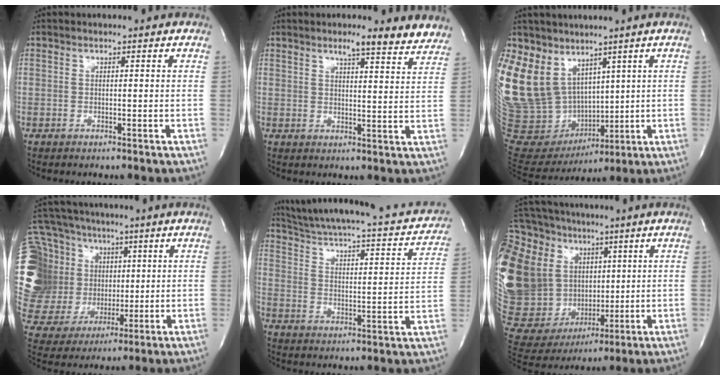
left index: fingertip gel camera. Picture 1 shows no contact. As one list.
[{"total": 8.8, "force": [7.8, 1.5, 3.8], "torque": [-0.037, -0.005, 0.083]}, {"total": 24.9, "force": [11.8, 18.7, 11.5], "torque": [-0.332, 0.054, 0.253]}, {"total": 28.2, "force": [5.9, 23.2, 14.8], "torque": [-0.419, 0.093, 0.128]}, {"total": 23.2, "force": [20.3, 4.6, 10.2], "torque": [-0.155, -0.017, 0.263]}, {"total": 34.0, "force": [8.8, 24.5, 21.8], "torque": [-0.570, 0.093, 0.182]}]